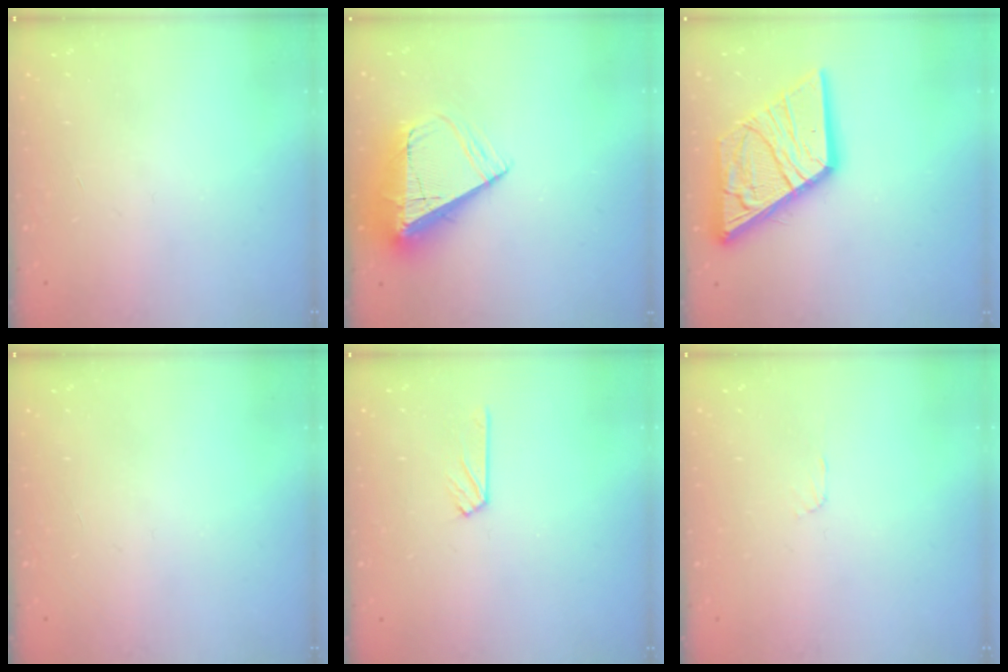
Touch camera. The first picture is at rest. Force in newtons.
{"total": 12.0, "press": 11.9, "slide": 0.8}
{"total": 21.1, "press": 21.0, "slide": 2.4}
{"total": 0.0}
{"total": 3.0, "press": 3.0, "slide": 0.3}
{"total": 2.9, "press": 2.9, "slide": 0.4}